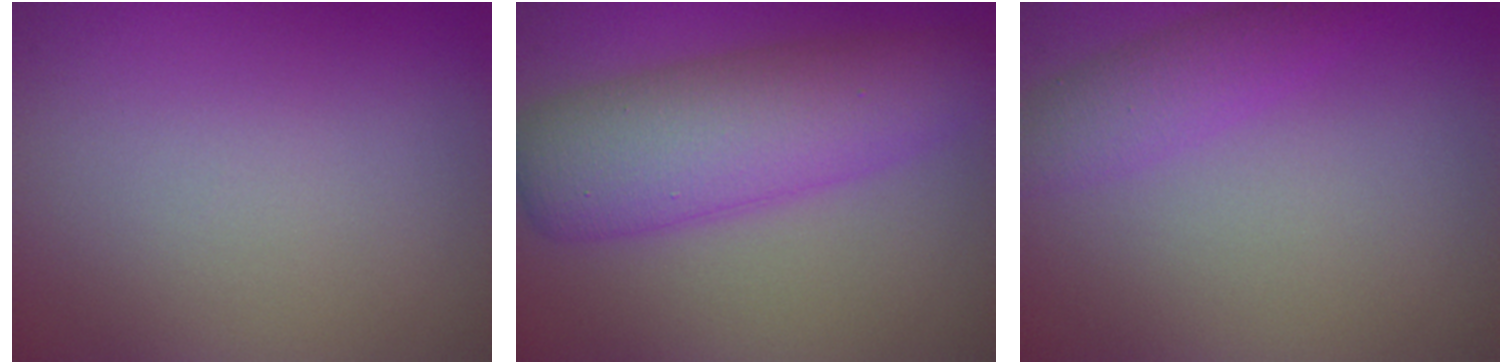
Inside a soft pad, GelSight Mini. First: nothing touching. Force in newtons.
{"total": 7.6, "press": 7.6, "slide": 0.1}
{"total": 2.7, "press": 2.7, "slide": 0.0}